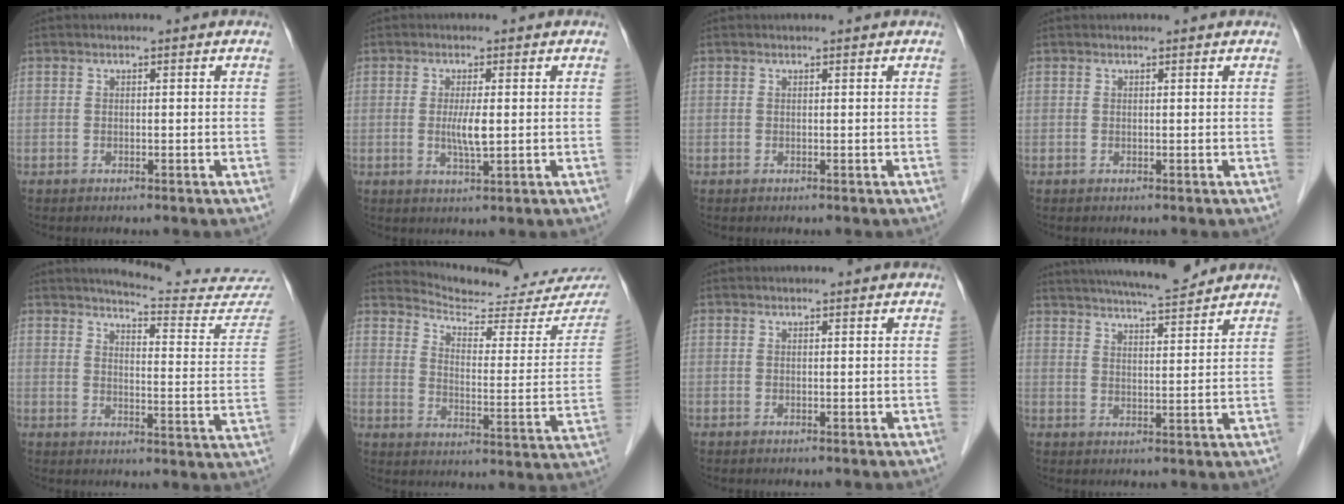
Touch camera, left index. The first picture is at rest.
{"total": 3.2, "force": [-0.1, 0.3, 3.2], "torque": [-0.065, -0.009, 0.000]}
{"total": 0.6, "force": [0.6, 0.1, 0.1], "torque": [-0.008, 0.004, 0.008]}
{"total": 1.0, "force": [0.9, 0.1, 0.2], "torque": [-0.008, 0.006, 0.011]}
{"total": 18.2, "force": [17.8, 0.4, 3.6], "torque": [-0.038, -0.120, 0.192]}
{"total": 18.7, "force": [18.2, 2.0, 4.1], "torque": [-0.057, -0.086, 0.224]}
{"total": 1.5, "force": [1.5, 0.2, 0.3], "torque": [-0.009, 0.007, 0.016]}
{"total": 12.0, "force": [10.9, 0.8, 5.0], "torque": [-0.085, 0.005, 0.158]}